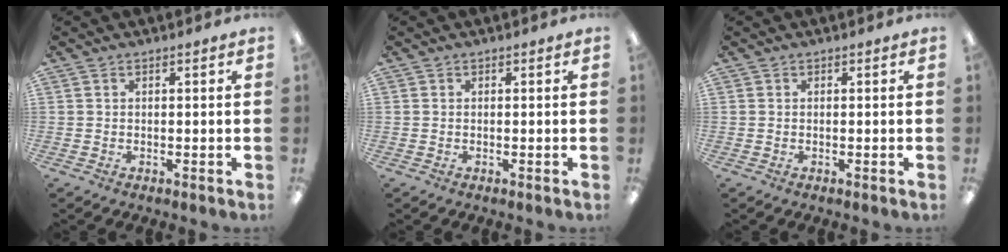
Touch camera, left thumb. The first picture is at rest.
{"total": 0.0}
{"total": 0.0}